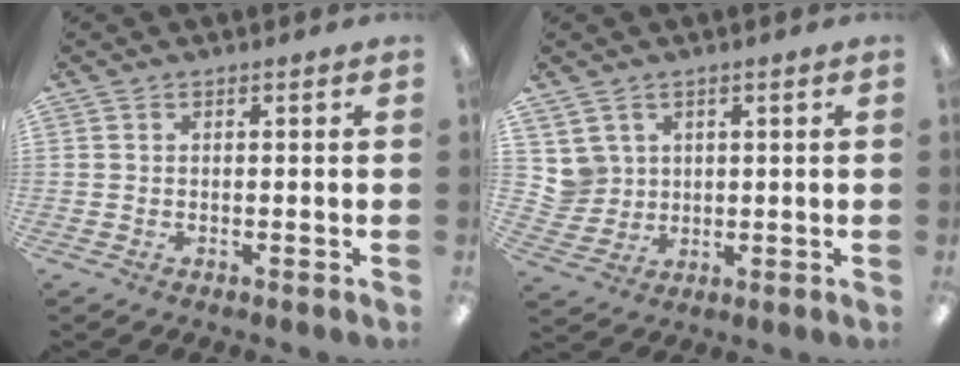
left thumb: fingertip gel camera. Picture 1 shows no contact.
{"total": 5.3, "force": [2.6, 4.6, -0.1], "torque": [-0.014, -0.003, 0.053]}